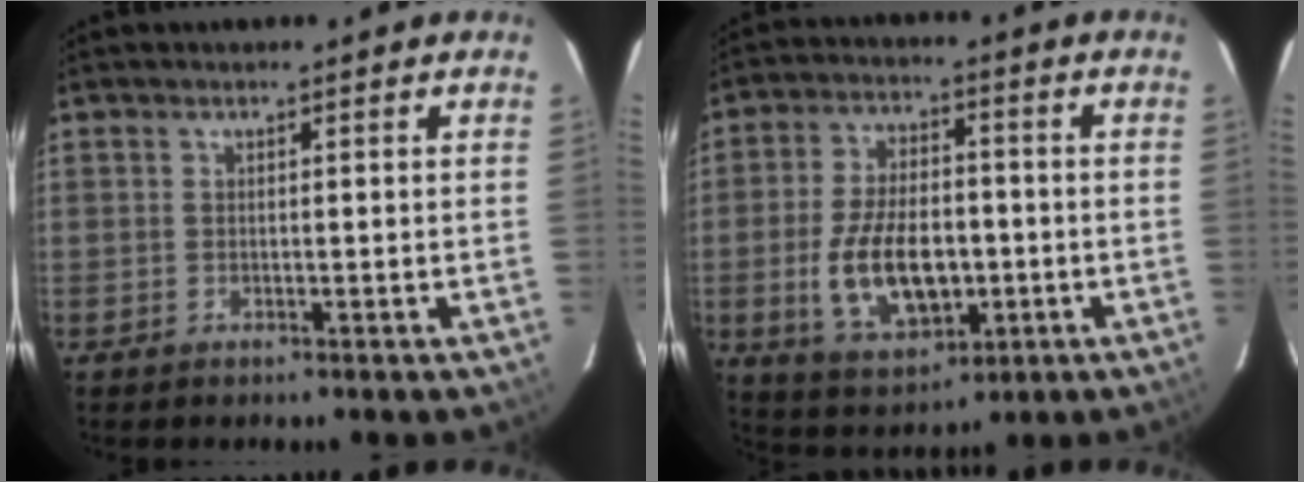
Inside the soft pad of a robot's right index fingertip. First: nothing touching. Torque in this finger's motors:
{"motor_torque": [1.07, -0.76, 0.39, 0.20]}